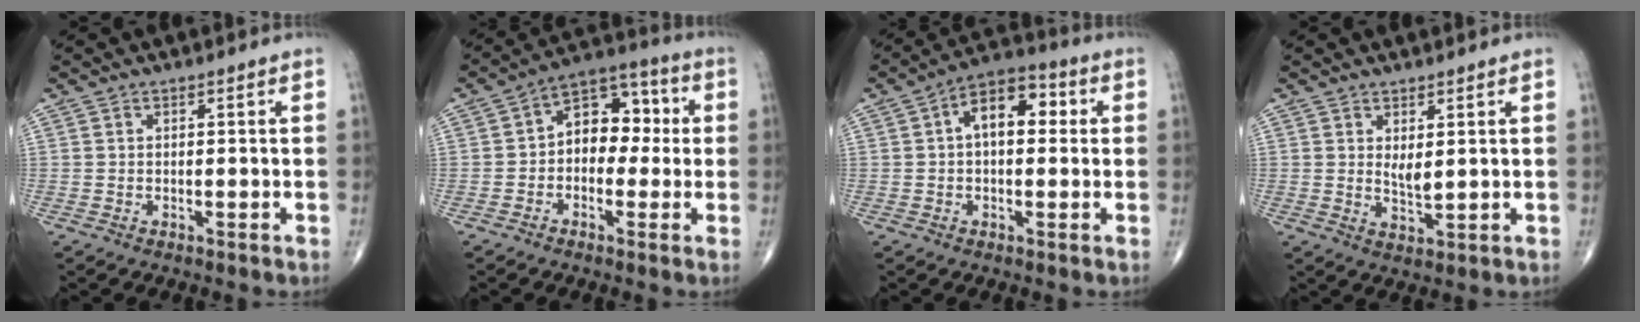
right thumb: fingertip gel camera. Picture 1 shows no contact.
{"total": 10.5, "force": [0.2, 7.3, 7.6], "torque": [-0.070, 0.038, -0.013]}
{"total": 9.6, "force": [1.5, 5.5, 7.7], "torque": [-0.096, 0.029, 0.012]}
{"total": 3.2, "force": [1.0, 1.2, 2.8], "torque": [-0.046, -0.015, 0.022]}